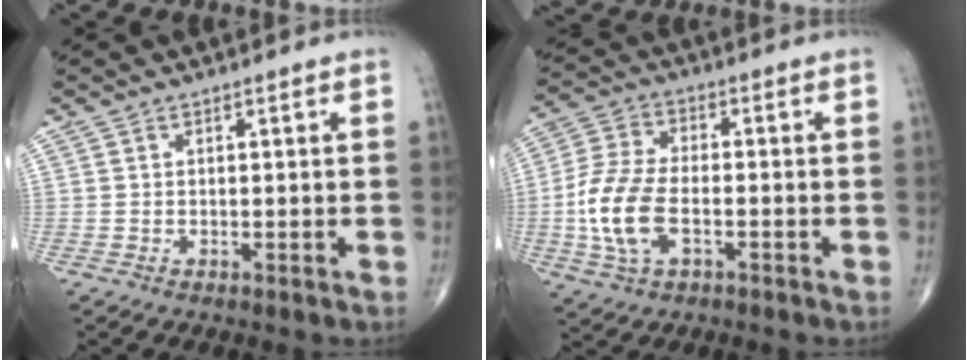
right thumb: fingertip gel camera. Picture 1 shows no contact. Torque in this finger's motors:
{"motor_torque": [-0.41, 0.63, 1.10, -0.07, 0.40]}